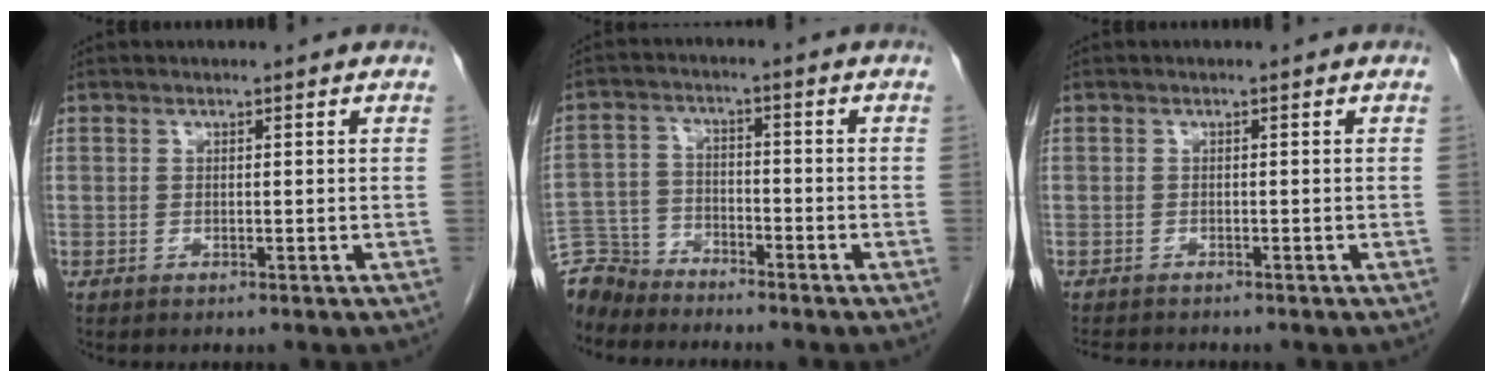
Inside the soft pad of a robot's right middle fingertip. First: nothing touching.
{"total": 7.5, "force": [-7.2, 2.1, -0.2], "torque": [0.000, 0.001, -0.144]}
{"total": 3.2, "force": [-3.0, 0.8, 0.9], "torque": [-0.014, -0.008, -0.045]}